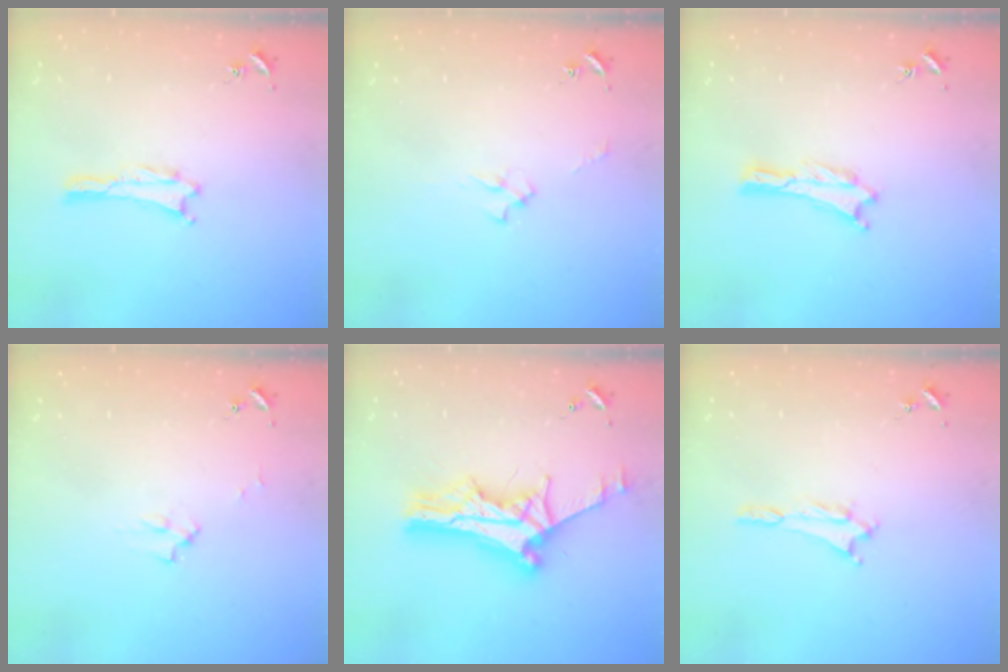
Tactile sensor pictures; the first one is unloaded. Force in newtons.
{"total": 2.4, "press": 2.4, "slide": 0.4}
{"total": 0.0}
{"total": 2.2, "press": 2.2, "slide": 0.3}
{"total": 12.5, "press": 12.4, "slide": 1.4}
{"total": 1.2, "press": 1.2, "slide": 0.2}